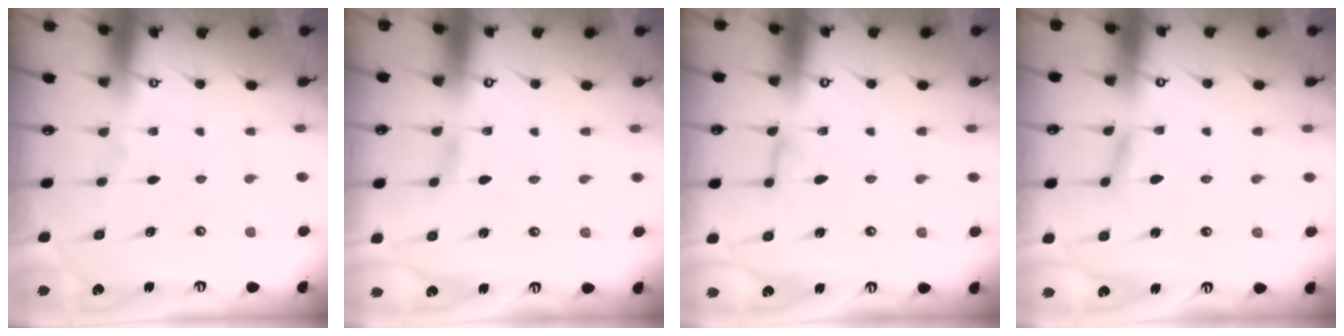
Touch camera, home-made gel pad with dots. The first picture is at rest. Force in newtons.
{"total": 0.5, "press": 0.5, "slide": 0.1}
{"total": 3.6, "press": 3.6, "slide": 0.4}
{"total": 2.3, "press": 2.3, "slide": 0.1}